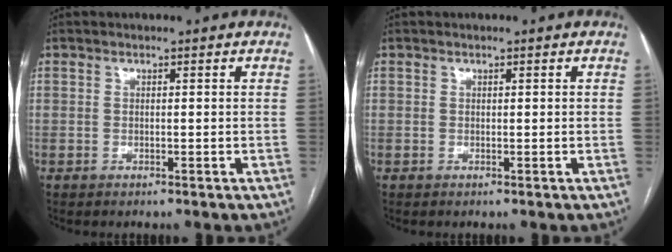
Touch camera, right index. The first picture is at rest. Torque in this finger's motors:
{"motor_torque": [-0.08, -0.03, -0.02, 0.00]}